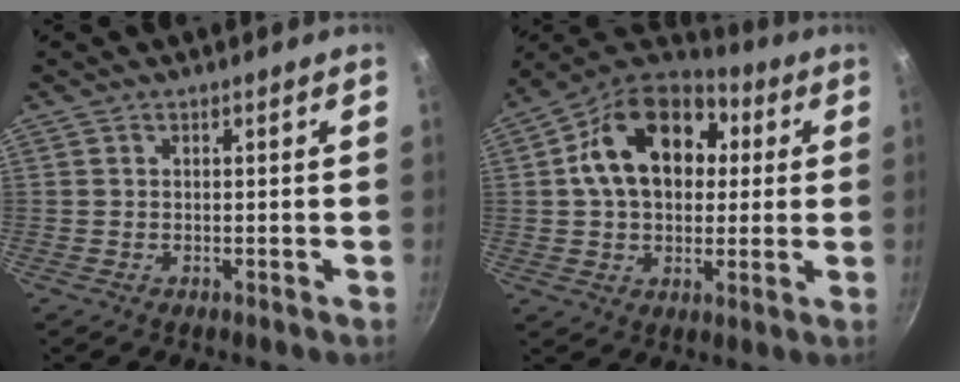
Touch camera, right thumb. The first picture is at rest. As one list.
[{"total": 19.6, "force": [4.1, 13.9, 13.3], "torque": [-0.198, 0.025, 0.051]}]